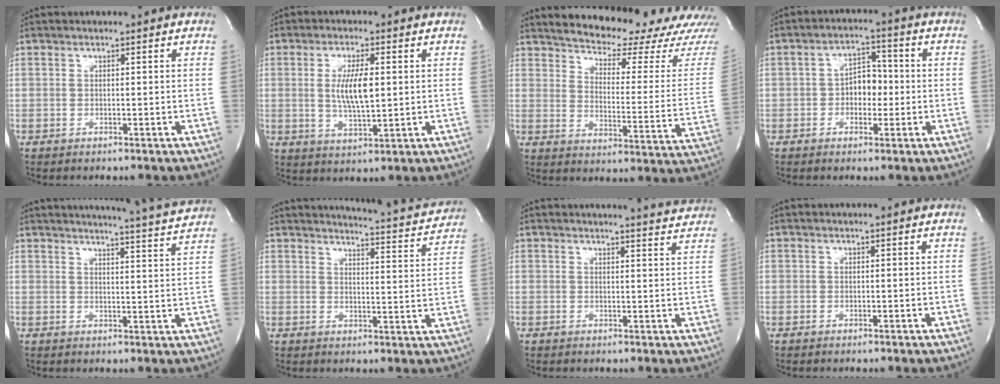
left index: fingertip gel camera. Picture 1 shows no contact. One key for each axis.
{"total": 6.7, "fx": 0.8, "fy": 1.5, "fz": 6.5, "tx": -0.128, "ty": -0.005, "tz": 0.019}
{"total": 20.3, "fx": 18.8, "fy": 3.1, "fz": 7.0, "tx": -0.096, "ty": -0.073, "tz": 0.229}
{"total": 5.0, "fx": -0.7, "fy": 3.2, "fz": 3.8, "tx": -0.057, "ty": 0.017, "tz": -0.015}
{"total": 13.2, "fx": 12.7, "fy": -1.5, "fz": 3.4, "tx": -0.062, "ty": -0.042, "tz": 0.151}
{"total": 13.6, "fx": 13.3, "fy": 0.7, "fz": 2.9, "tx": -0.040, "ty": -0.046, "tz": 0.147}
{"total": 4.8, "fx": 4.8, "fy": -0.5, "fz": 0.4, "tx": -0.013, "ty": -0.015, "tz": 0.044}
{"total": 0.0}